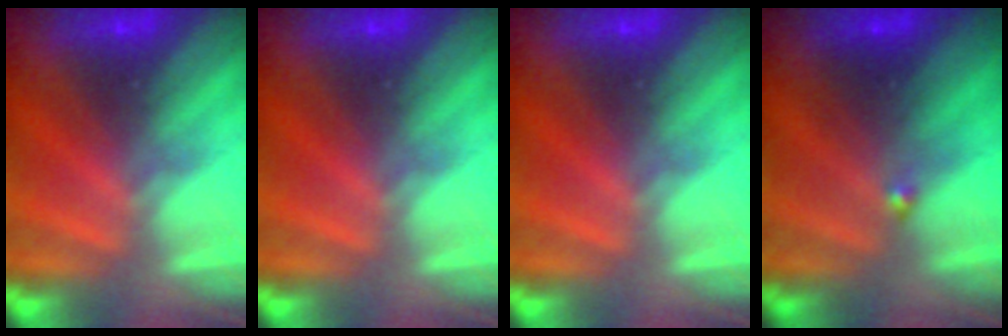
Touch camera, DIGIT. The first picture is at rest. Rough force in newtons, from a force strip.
{"total": 0.0}
{"total": 0.0}
{"total": 1.9}